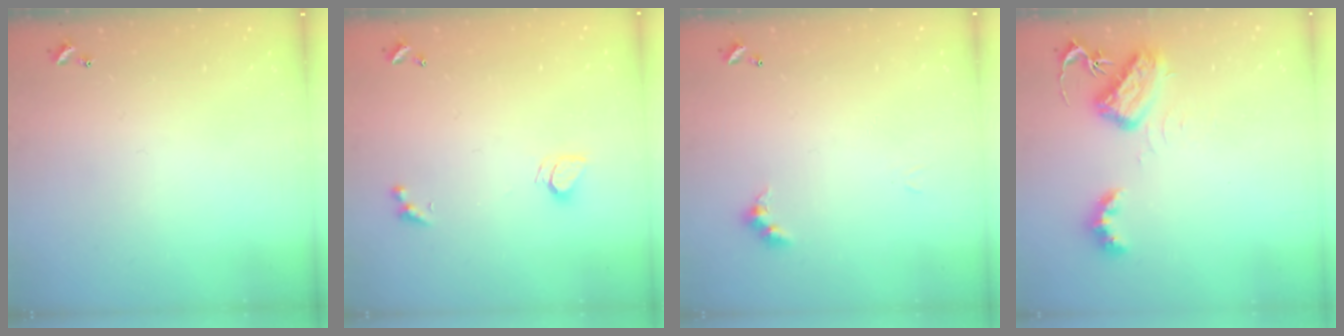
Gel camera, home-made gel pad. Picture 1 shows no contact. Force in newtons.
{"total": 2.0, "press": 1.9, "slide": 0.5}
{"total": 2.8, "press": 2.8, "slide": 0.5}
{"total": 6.7, "press": 6.7, "slide": 0.5}